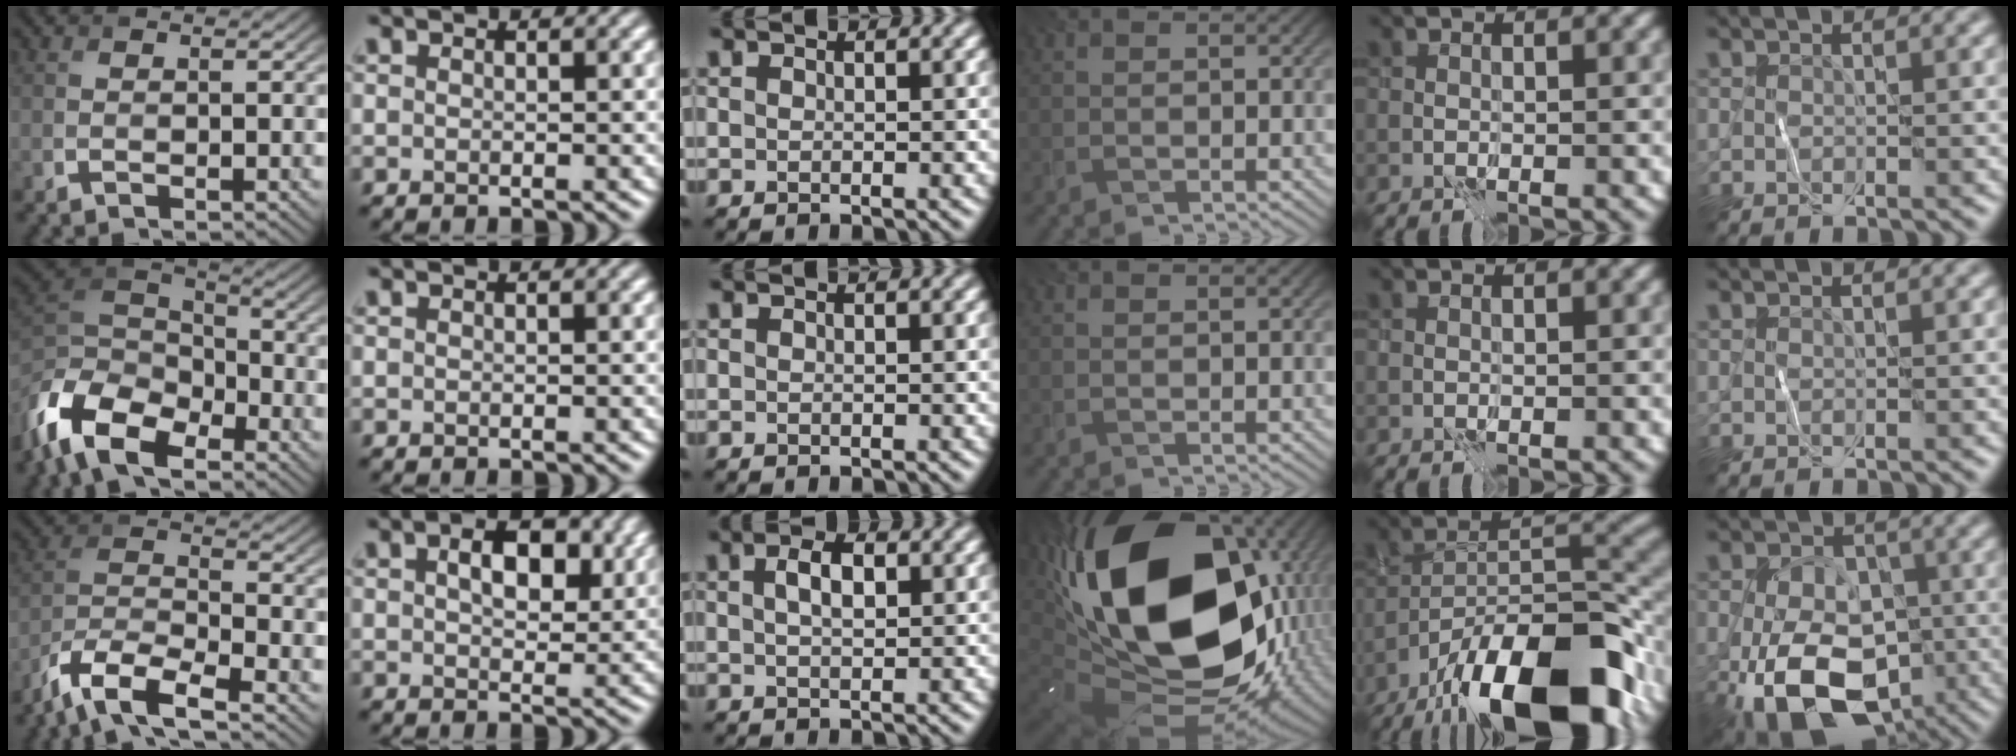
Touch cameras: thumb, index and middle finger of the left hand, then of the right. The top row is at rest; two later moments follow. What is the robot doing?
{"motion": "wipe", "object": "whiteboard"}